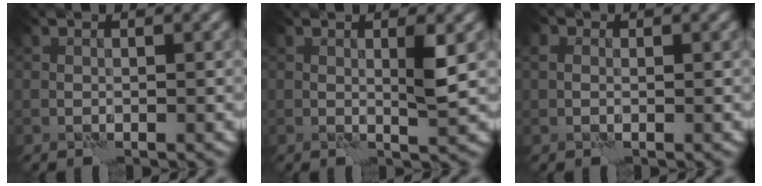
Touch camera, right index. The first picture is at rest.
{"total": 1.9, "force": [0.4, -0.1, 1.9], "torque": [-0.031, -0.002, 0.004]}
{"total": 1.9, "force": [0.2, 1.5, 1.2], "torque": [-0.018, 0.011, -0.013]}